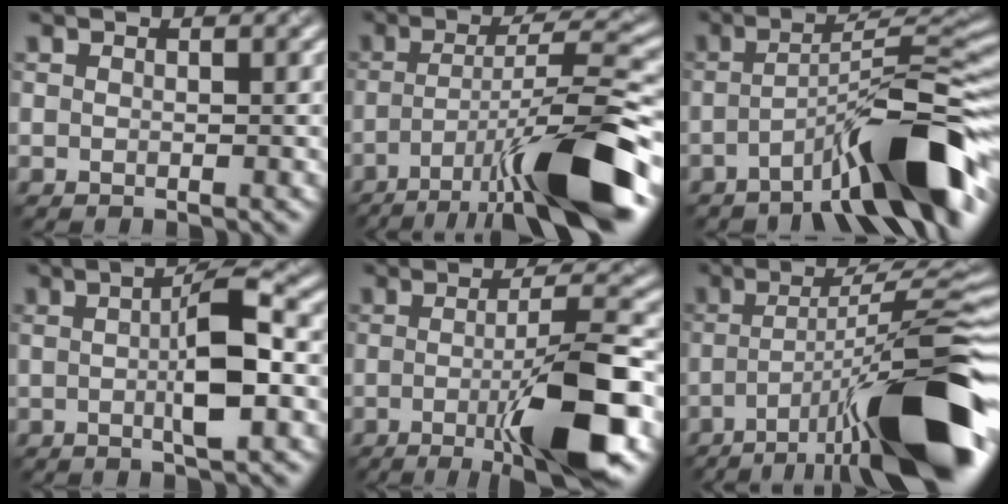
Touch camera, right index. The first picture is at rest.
{"total": 10.7, "force": [-6.2, 1.4, 8.6], "torque": [-0.143, 0.016, -0.092]}
{"total": 9.6, "force": [-5.6, 1.1, 7.7], "torque": [-0.114, 0.031, -0.082]}
{"total": 4.6, "force": [-0.3, 0.6, 4.6], "torque": [-0.088, 0.013, 0.005]}
{"total": 8.9, "force": [-2.6, 1.3, 8.4], "torque": [-0.126, 0.003, -0.036]}
{"total": 14.3, "force": [-6.5, 2.8, 12.5], "torque": [-0.203, 0.015, -0.088]}